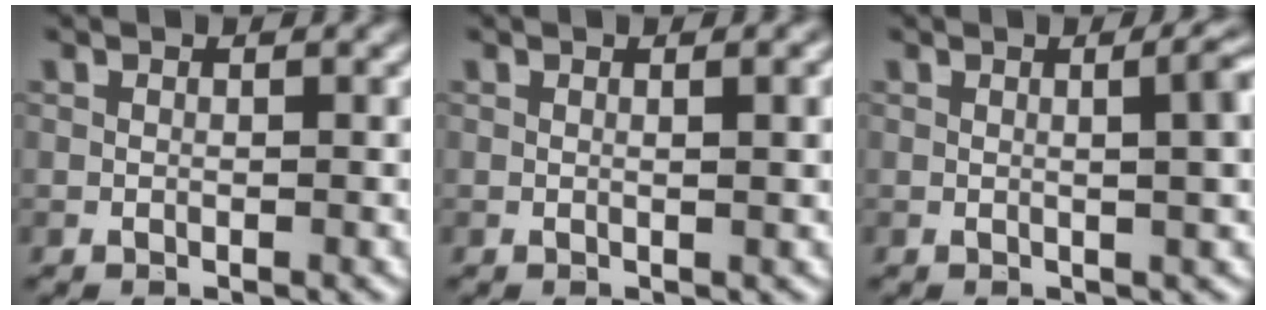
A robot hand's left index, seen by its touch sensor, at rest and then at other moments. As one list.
[{"total": 2.3, "force": [0.5, 0.7, 2.1], "torque": [-0.020, 0.007, 0.004]}, {"total": 5.2, "force": [0.7, 1.8, 4.8], "torque": [-0.036, 0.019, 0.006]}]